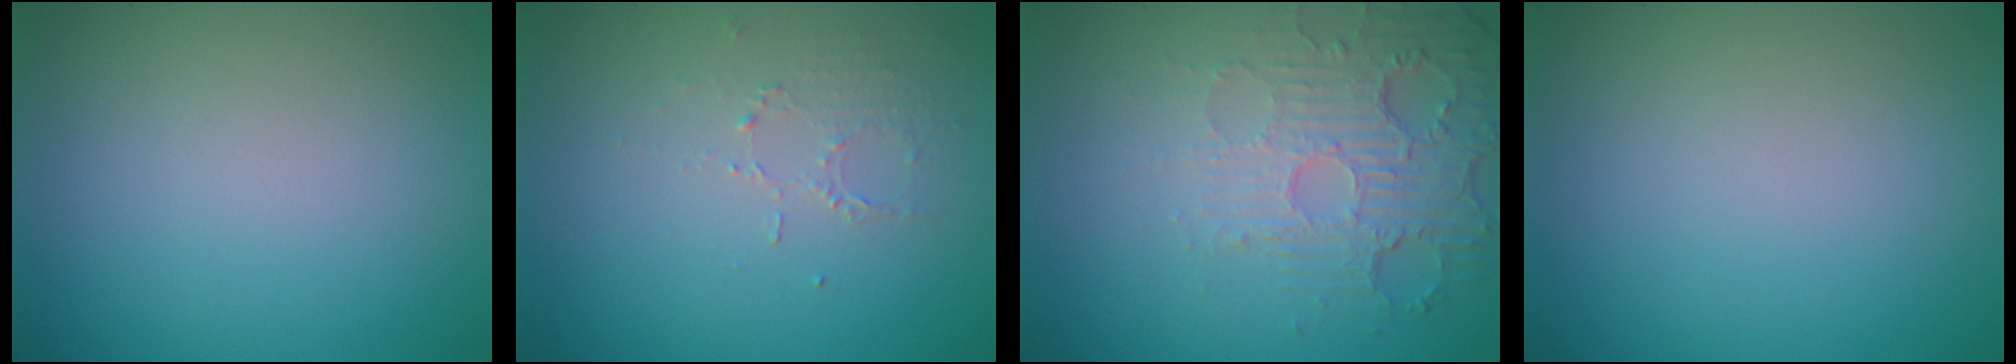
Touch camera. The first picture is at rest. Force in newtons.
{"total": 1.3, "press": 0.6, "slide": 1.1}
{"total": 6.0, "press": 3.6, "slide": 4.8}
{"total": 0.0}